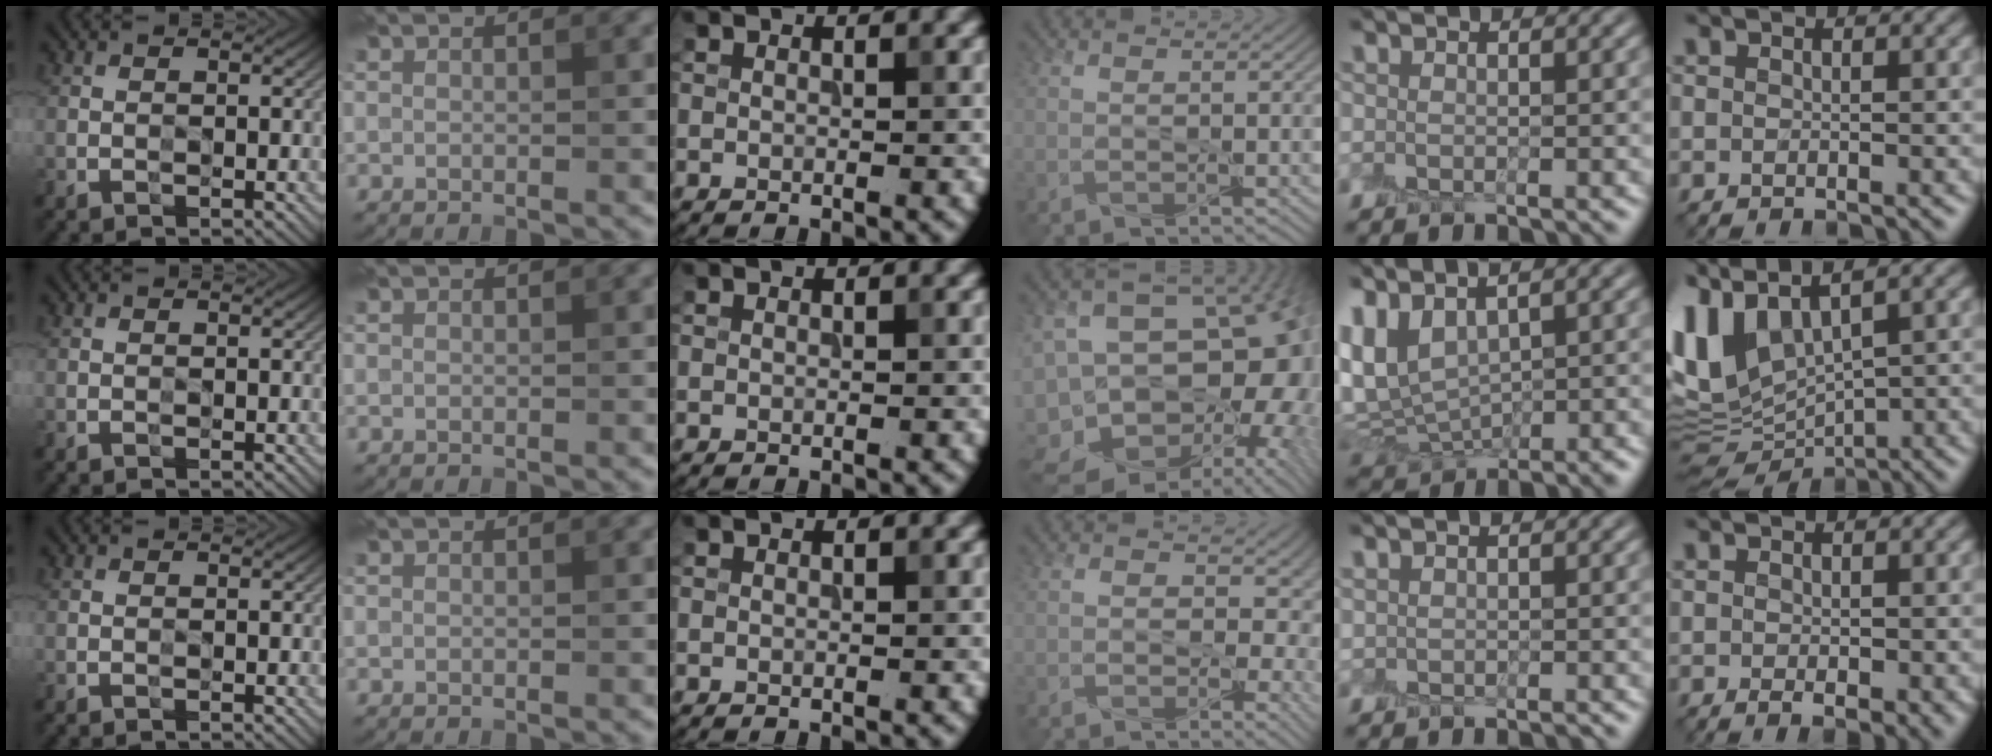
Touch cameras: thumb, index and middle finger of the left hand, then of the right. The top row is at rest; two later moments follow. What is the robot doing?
{"motion": "peel", "object": "aluminum foil"}